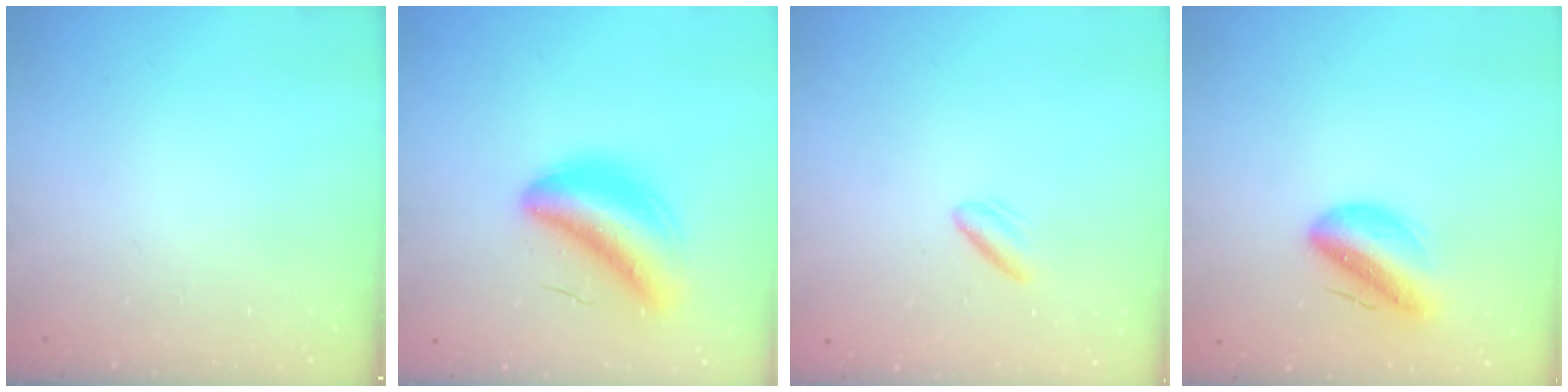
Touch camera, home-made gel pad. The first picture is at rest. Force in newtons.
{"total": 8.5, "press": 7.9, "slide": 3.1}
{"total": 3.0, "press": 2.7, "slide": 1.3}
{"total": 11.4, "press": 10.9, "slide": 3.5}